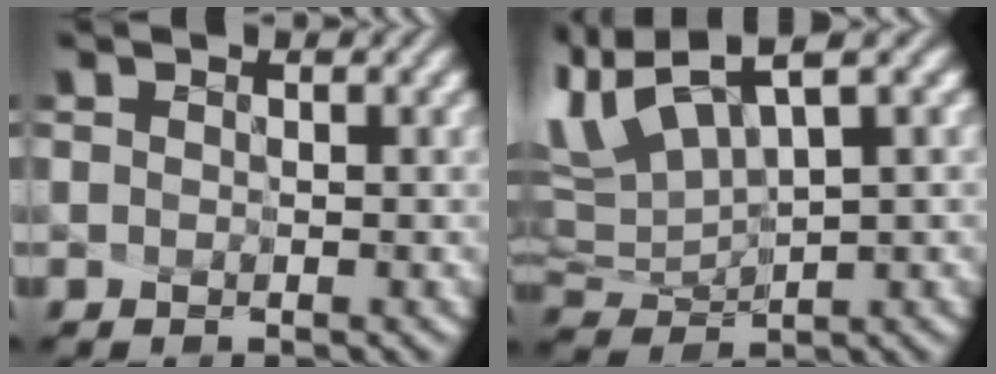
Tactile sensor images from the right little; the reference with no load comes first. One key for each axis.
{"total": 6.1, "fx": 4.3, "fy": 1.0, "fz": 4.2, "tx": -0.114, "ty": 0.002, "tz": 0.106}